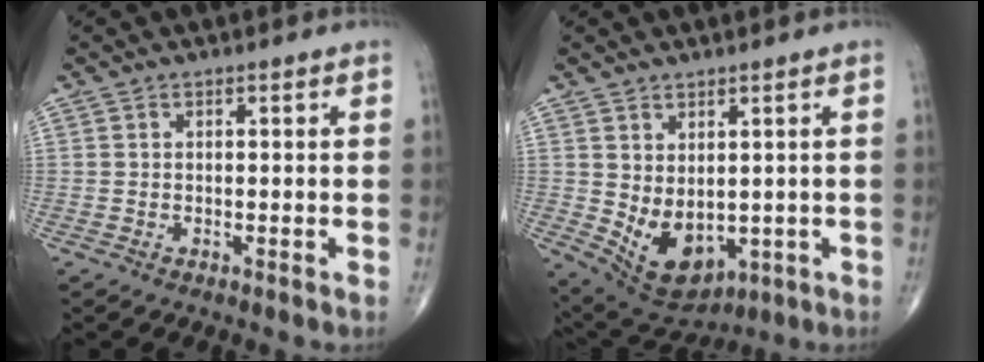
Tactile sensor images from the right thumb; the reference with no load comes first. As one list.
[{"total": 10.1, "force": [-0.6, 6.5, 7.7], "torque": [-0.110, -0.010, 0.024]}]